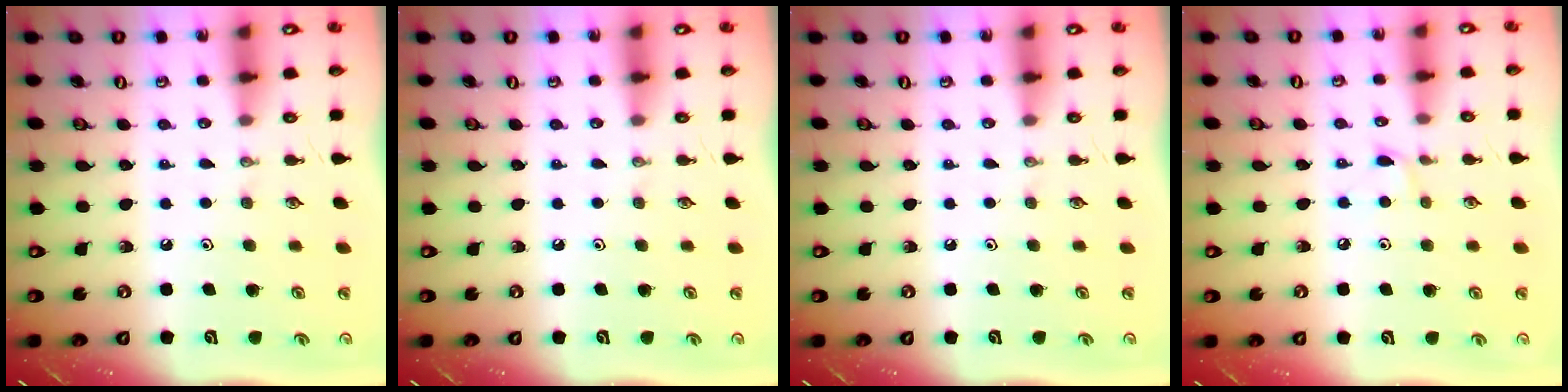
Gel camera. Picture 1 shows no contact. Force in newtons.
{"total": 0.0}
{"total": 0.0}
{"total": 4.6, "press": 4.5, "slide": 0.4}